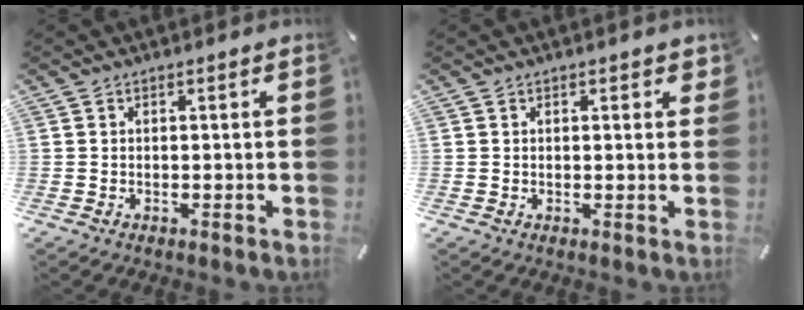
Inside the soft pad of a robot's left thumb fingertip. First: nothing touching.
{"total": 1.1, "force": [0.5, 0.7, 0.6], "torque": [-0.006, 0.000, 0.007]}